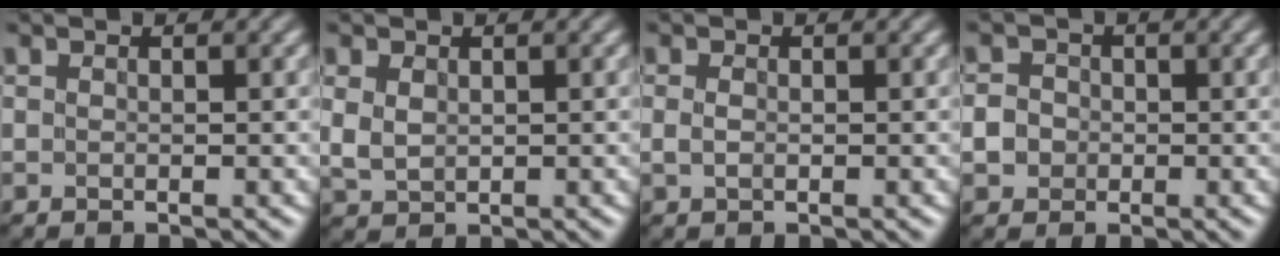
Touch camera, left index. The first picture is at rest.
{"total": 2.0, "force": [0.6, 1.5, 1.2], "torque": [-0.032, -0.001, 0.016]}
{"total": 0.9, "force": [0.0, 0.6, 0.7], "torque": [-0.017, -0.001, -0.002]}
{"total": 2.2, "force": [-0.3, 2.0, 0.7], "torque": [0.001, 0.006, -0.010]}